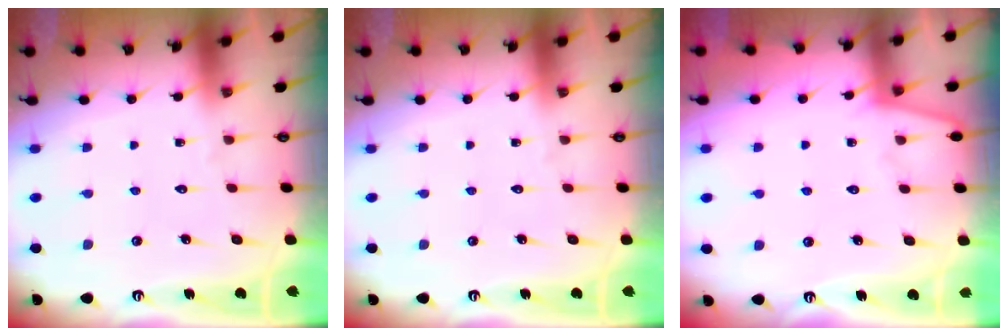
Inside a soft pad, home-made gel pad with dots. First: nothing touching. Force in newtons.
{"total": 0.0}
{"total": 2.4, "press": 2.4, "slide": 0.3}